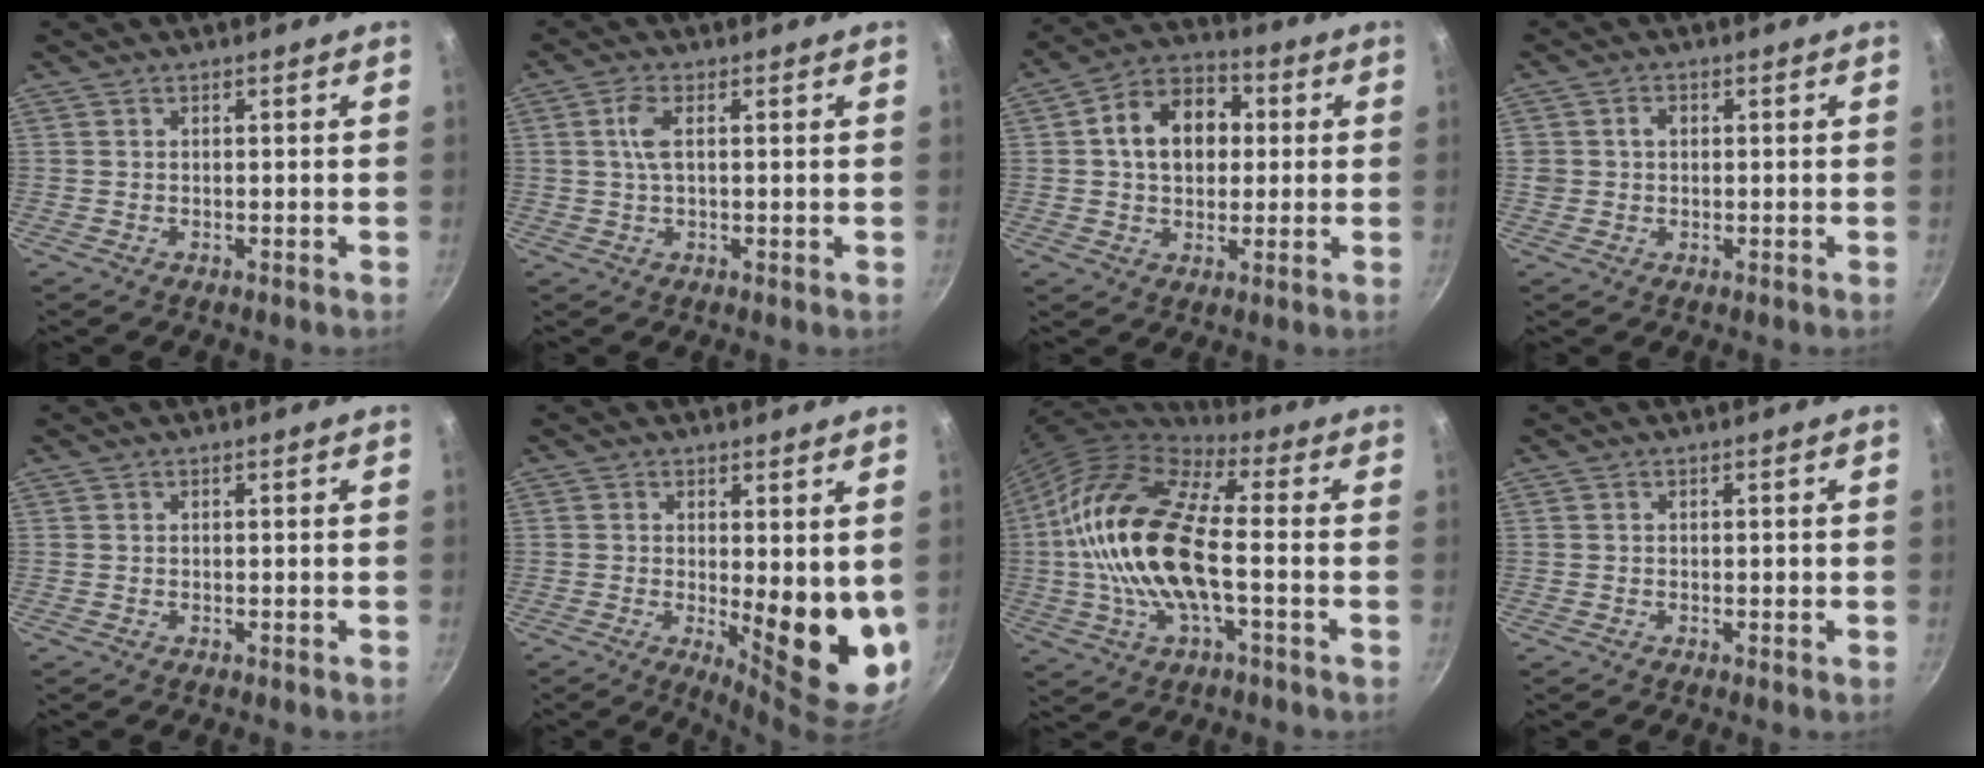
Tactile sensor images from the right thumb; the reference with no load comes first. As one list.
[{"total": 4.0, "force": [0.8, 1.5, 3.6], "torque": [-0.081, 0.007, 0.015]}, {"total": 13.1, "force": [1.9, 9.7, 8.6], "torque": [-0.103, 0.021, 0.017]}, {"total": 2.5, "force": [0.4, 2.2, 1.2], "torque": [-0.009, 0.008, 0.008]}, {"total": 0.0}, {"total": 12.2, "force": [0.0, 4.3, 11.4], "torque": [-0.133, -0.030, 0.010]}, {"total": 20.9, "force": [-0.9, 8.9, 18.8], "torque": [-0.356, 0.027, -0.030]}, {"total": 0.6, "force": [-0.1, 0.3, 0.4], "torque": [-0.003, 0.003, -0.001]}]